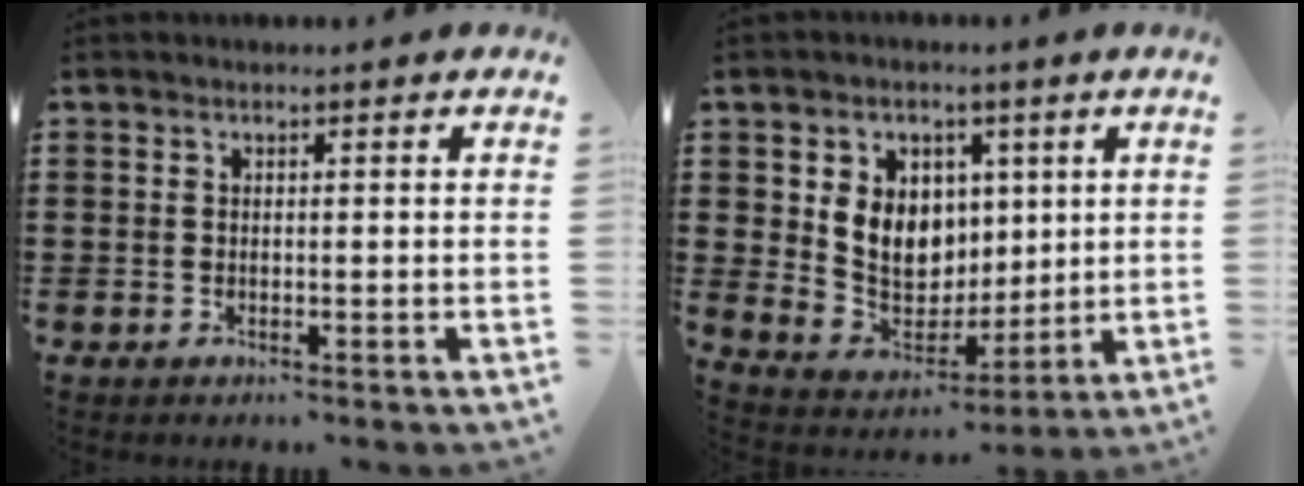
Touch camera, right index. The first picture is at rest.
{"total": 8.5, "force": [2.2, 7.4, 3.5], "torque": [-0.083, 0.004, 0.045]}